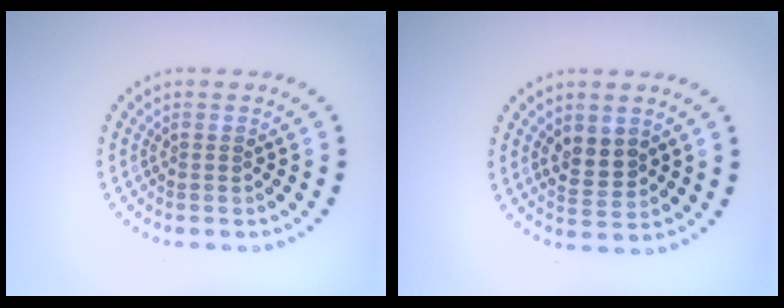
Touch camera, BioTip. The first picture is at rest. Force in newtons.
{"total": 2.7, "press": 2.6, "slide": 0.6}